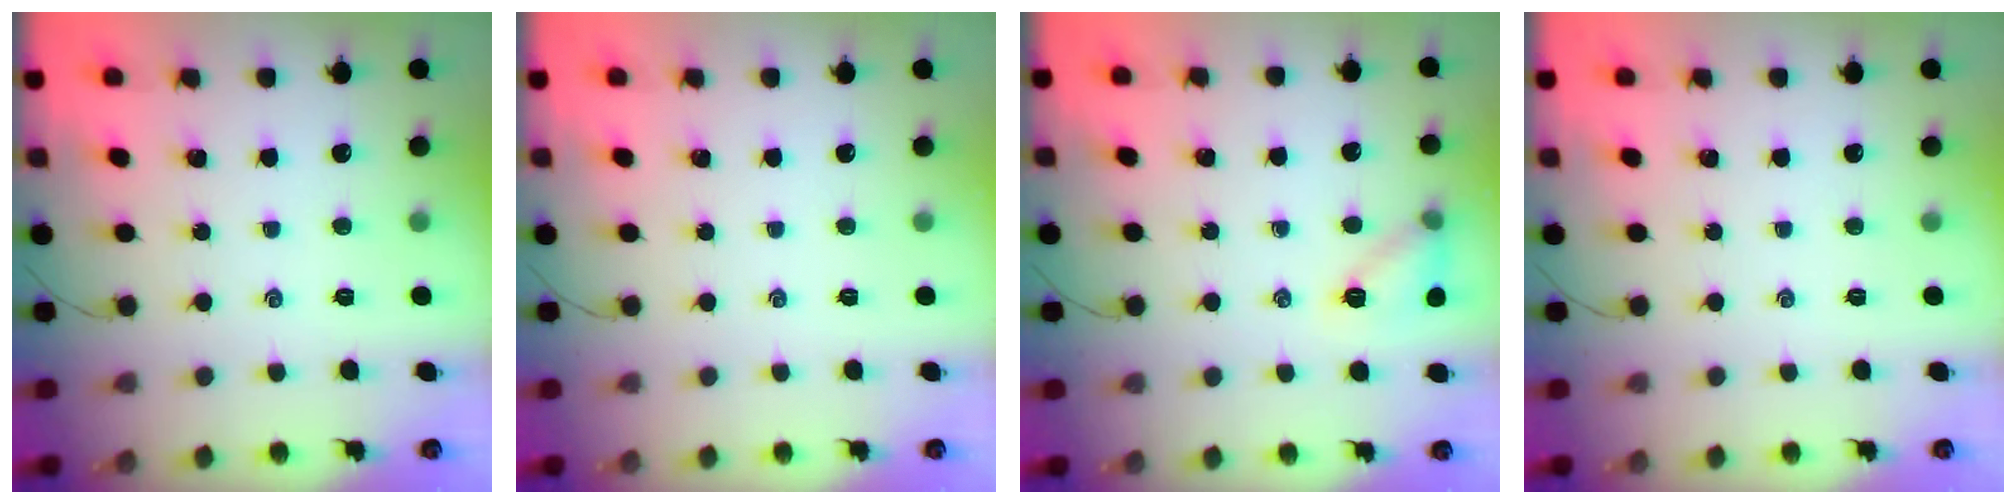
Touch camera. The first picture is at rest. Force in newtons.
{"total": 0.0}
{"total": 9.0, "press": 9.0, "slide": 0.9}
{"total": 0.0}